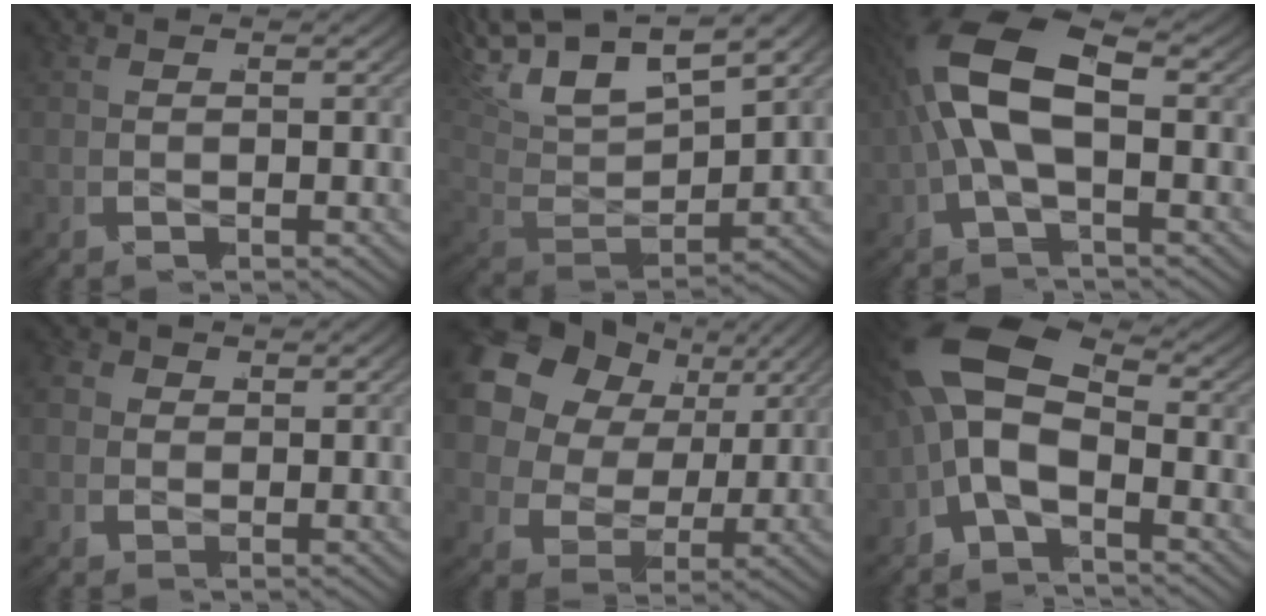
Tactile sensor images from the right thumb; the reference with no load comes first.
{"total": 10.0, "force": [2.6, 7.0, 6.7], "torque": [-0.167, -0.008, 0.040]}
{"total": 10.1, "force": [0.2, 5.2, 8.7], "torque": [-0.197, 0.004, -0.004]}
{"total": 2.1, "force": [0.2, 2.0, 0.8], "torque": [-0.019, -0.008, 0.004]}
{"total": 13.7, "force": [3.0, 10.3, 8.5], "torque": [-0.183, 0.009, 0.037]}
{"total": 12.1, "force": [-0.8, 8.8, 8.3], "torque": [-0.200, -0.006, -0.028]}